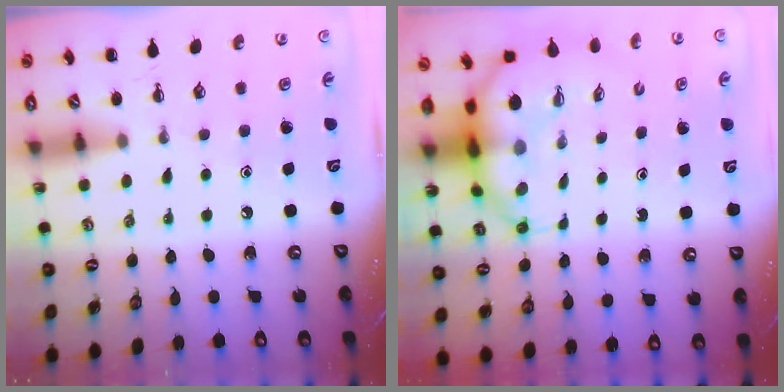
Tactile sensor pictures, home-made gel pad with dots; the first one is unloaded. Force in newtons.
{"total": 7.0, "press": 6.7, "slide": 2.0}